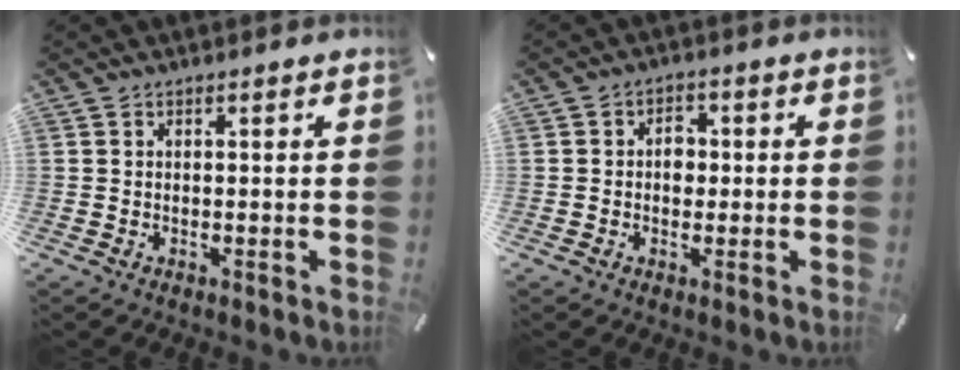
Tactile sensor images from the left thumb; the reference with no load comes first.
{"total": 4.1, "force": [-0.2, 3.1, 2.7], "torque": [-0.027, -0.001, -0.011]}